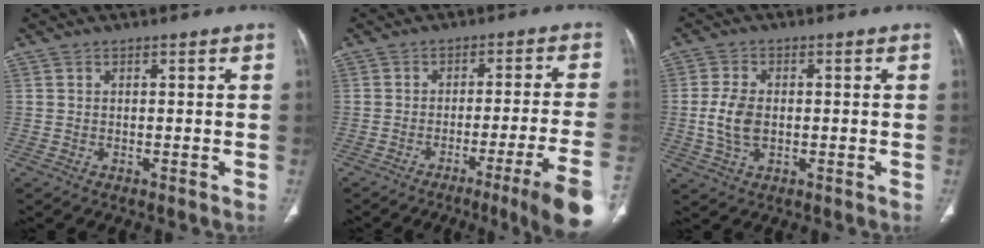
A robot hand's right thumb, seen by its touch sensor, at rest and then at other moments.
{"total": 12.7, "force": [-6.9, -1.0, 10.6], "torque": [-0.134, 0.023, -0.098]}
{"total": 5.9, "force": [-0.5, 3.5, 4.6], "torque": [-0.101, 0.003, -0.008]}